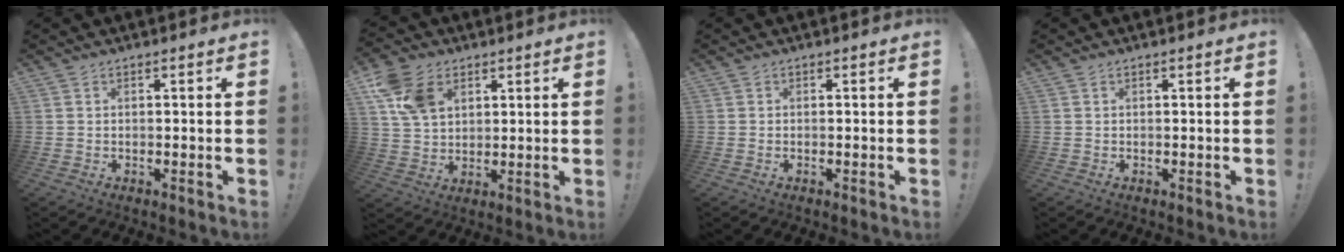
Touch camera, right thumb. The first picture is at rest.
{"total": 12.2, "force": [5.4, 8.5, 6.8], "torque": [-0.125, -0.003, 0.107]}
{"total": 0.0}
{"total": 0.0}